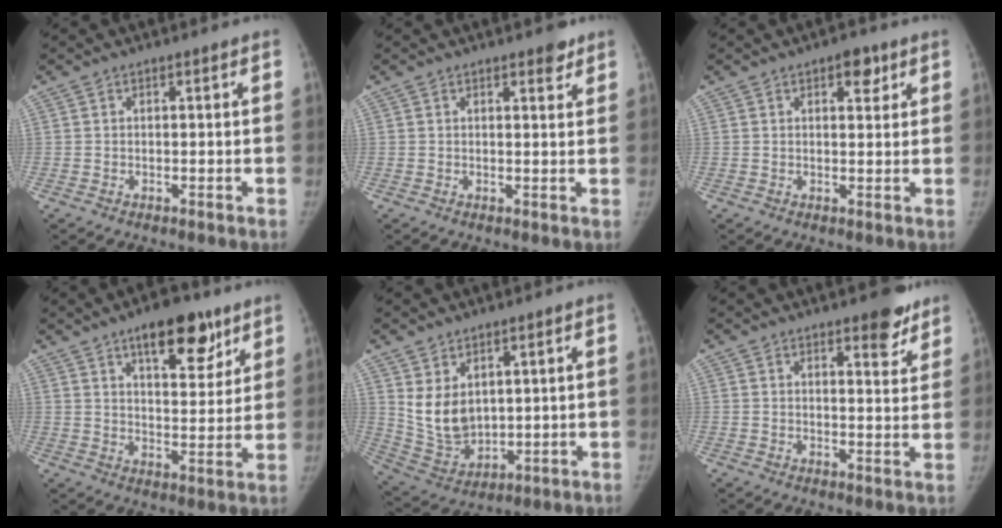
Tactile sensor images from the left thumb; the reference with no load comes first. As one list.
[{"total": 2.5, "force": [1.8, 0.9, 1.4], "torque": [-0.010, -0.010, 0.022]}, {"total": 3.9, "force": [2.1, 1.9, 2.6], "torque": [-0.018, -0.008, 0.027]}, {"total": 14.1, "force": [8.4, 6.1, 9.6], "torque": [-0.099, -0.035, 0.126]}, {"total": 9.3, "force": [3.3, 6.3, 6.0], "torque": [-0.090, -0.026, 0.091]}, {"total": 6.1, "force": [4.3, 2.1, 3.7], "torque": [-0.025, -0.027, 0.054]}]